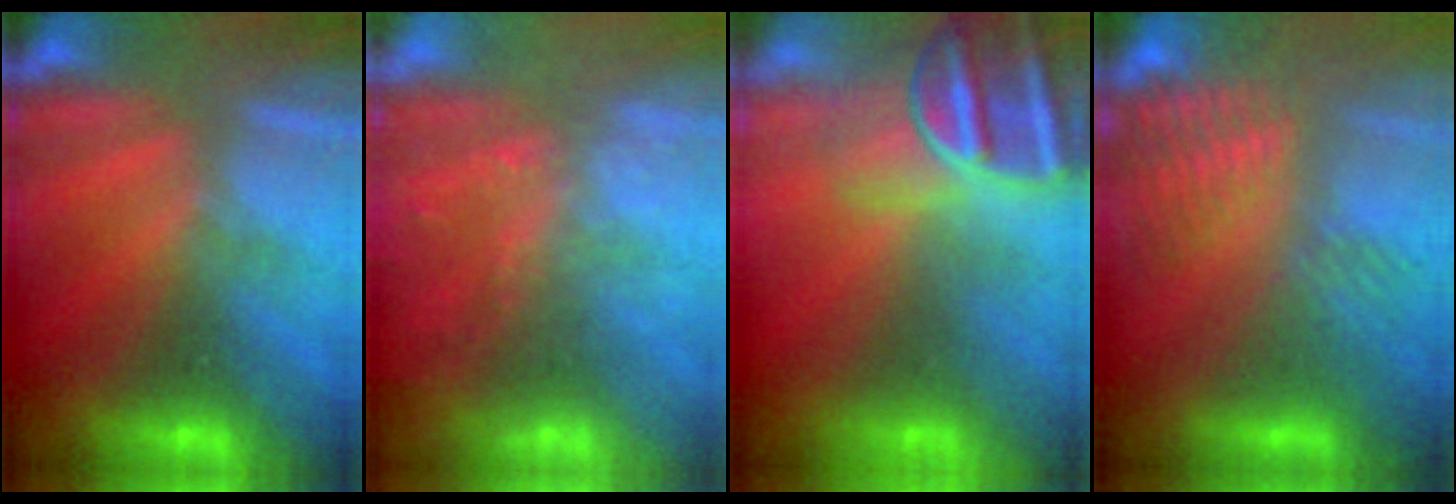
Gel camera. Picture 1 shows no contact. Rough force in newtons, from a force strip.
{"total": 5.5}
{"total": 9.4}
{"total": 4.6}